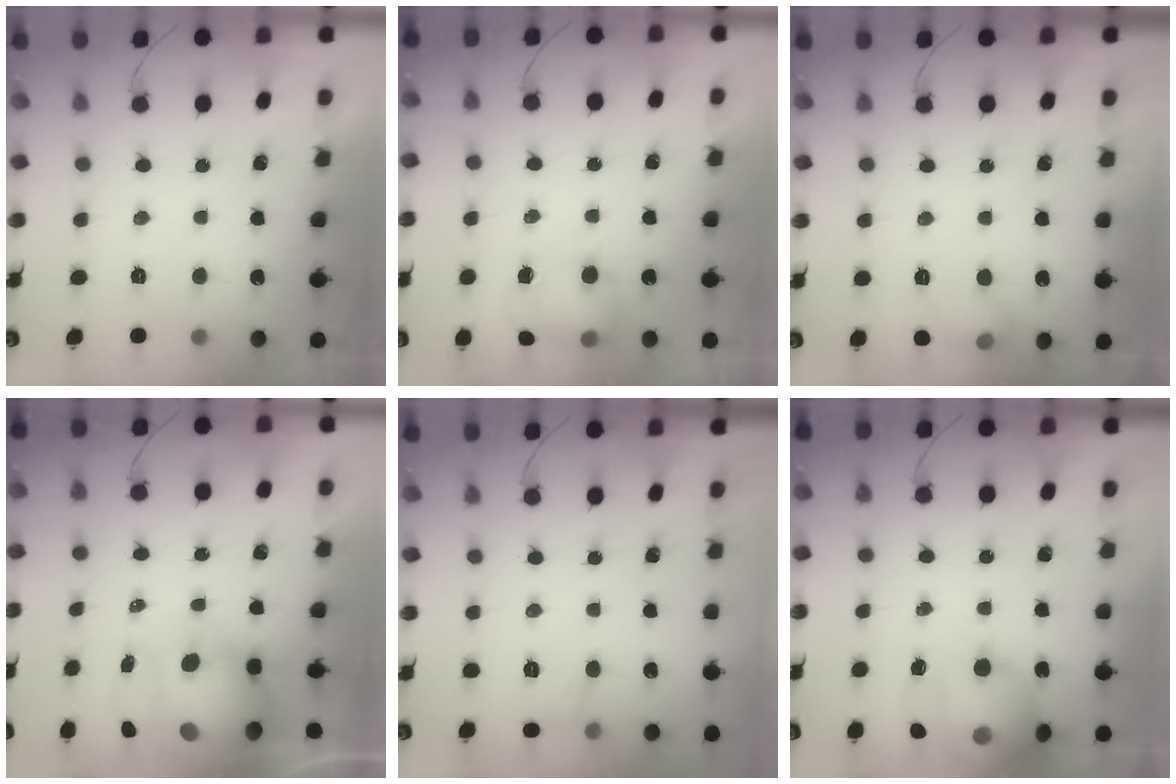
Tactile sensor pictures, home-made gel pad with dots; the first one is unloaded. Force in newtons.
{"total": 6.6, "press": 6.5, "slide": 0.9}
{"total": 6.5, "press": 6.4, "slide": 1.4}
{"total": 15.5, "press": 15.0, "slide": 4.2}
{"total": 5.6, "press": 5.4, "slide": 1.5}
{"total": 17.4, "press": 17.3, "slide": 2.0}